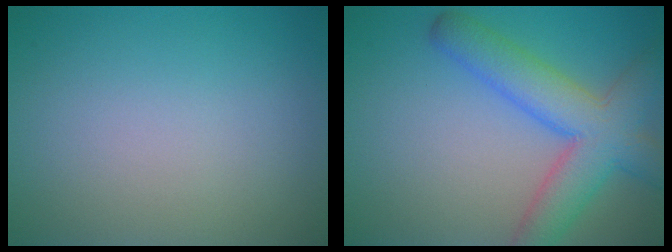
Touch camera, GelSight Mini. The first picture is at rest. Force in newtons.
{"total": 7.1, "press": 7.1, "slide": 0.3}